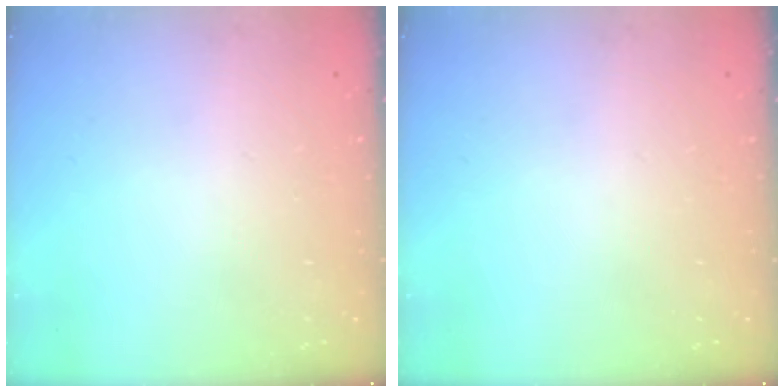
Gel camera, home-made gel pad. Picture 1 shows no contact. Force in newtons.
{"total": 0.0}